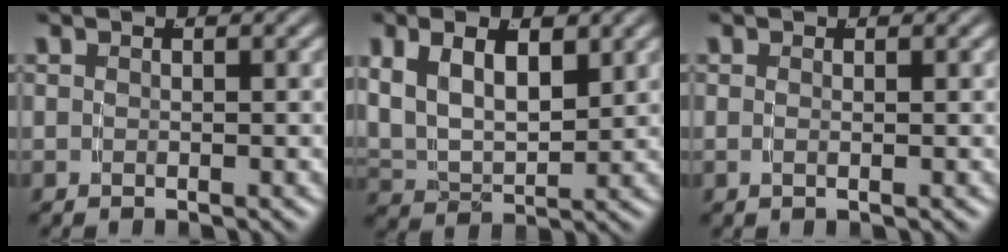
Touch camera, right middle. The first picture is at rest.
{"total": 8.7, "force": [1.5, 6.7, 5.3], "torque": [-0.112, -0.006, 0.021]}
{"total": 0.6, "force": [0.1, -0.1, 0.6], "torque": [-0.011, -0.003, 0.003]}